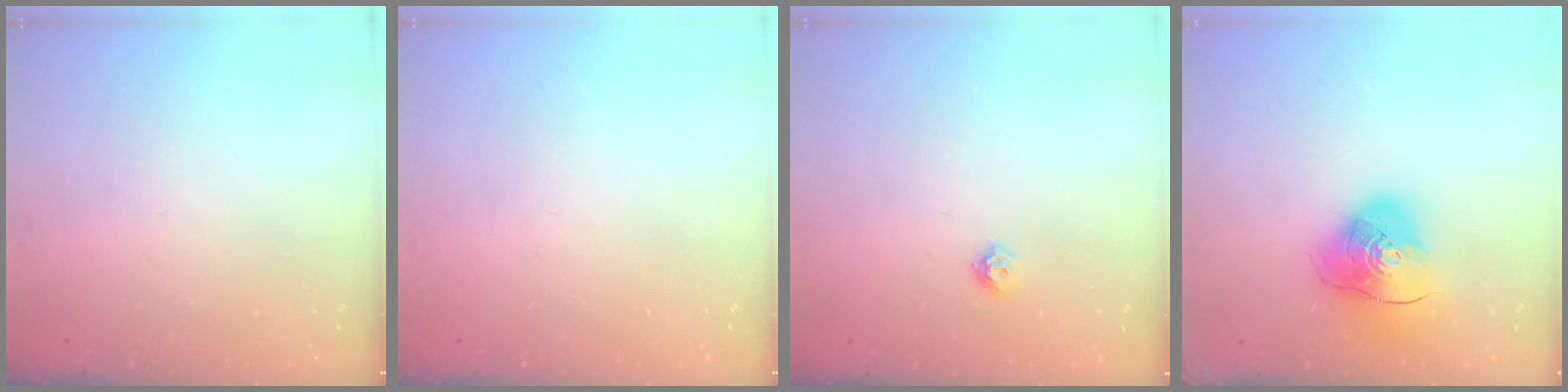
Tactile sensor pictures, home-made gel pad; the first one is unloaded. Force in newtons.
{"total": 0.0}
{"total": 6.1, "press": 6.0, "slide": 0.9}
{"total": 15.1, "press": 14.9, "slide": 2.2}